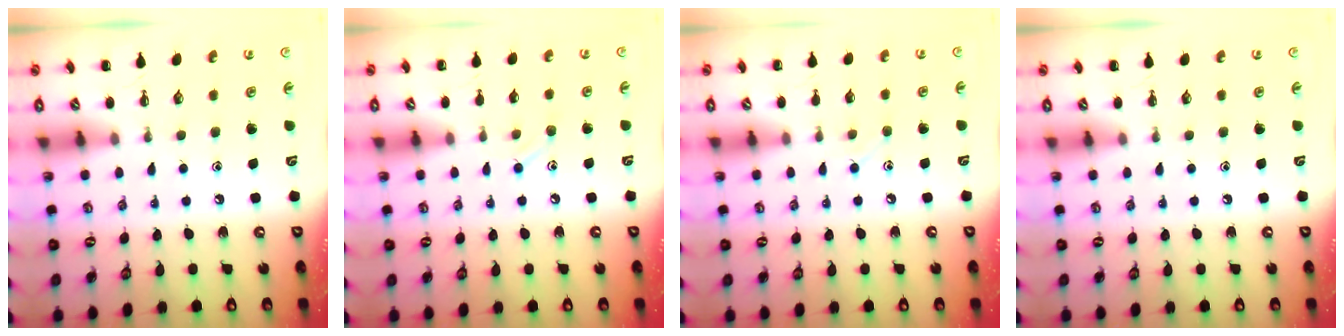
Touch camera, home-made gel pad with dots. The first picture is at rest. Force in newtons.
{"total": 5.9, "press": 5.6, "slide": 2.0}
{"total": 4.3, "press": 4.1, "slide": 1.4}
{"total": 0.0}